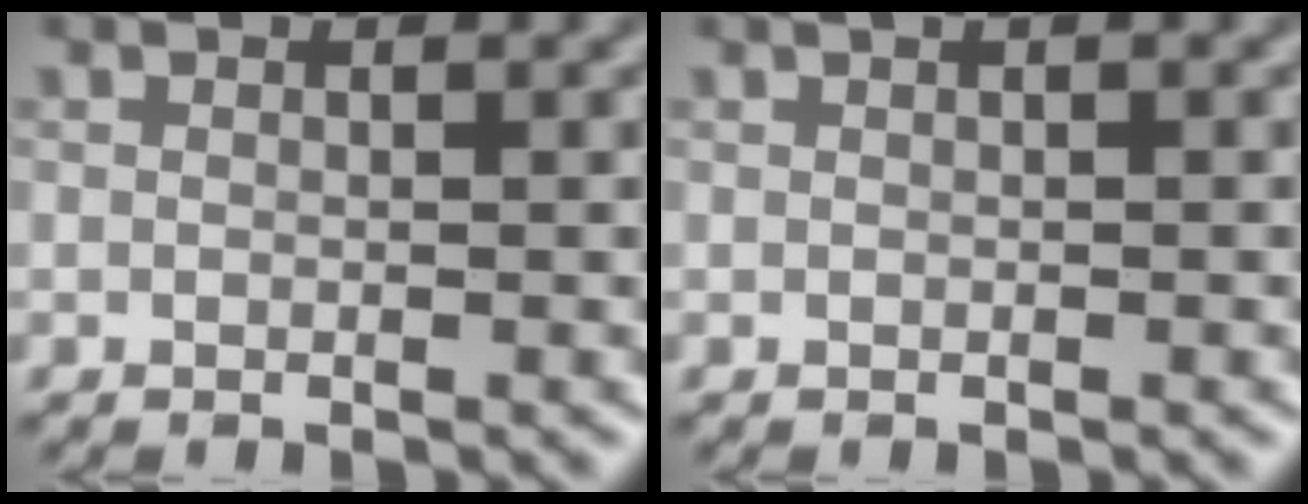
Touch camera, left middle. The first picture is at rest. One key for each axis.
{"total": 0.9, "fx": 0.5, "fy": 0.2, "fz": 0.8, "tx": -0.013, "ty": 0.005, "tz": 0.009}